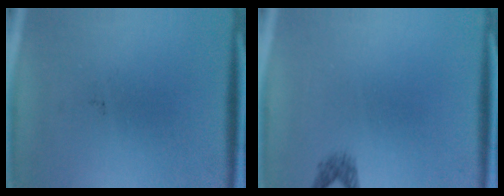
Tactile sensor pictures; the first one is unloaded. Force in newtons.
{"total": 1.3}